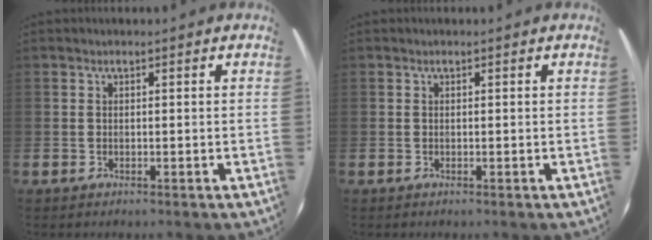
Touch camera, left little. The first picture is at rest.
{"total": 0.0}